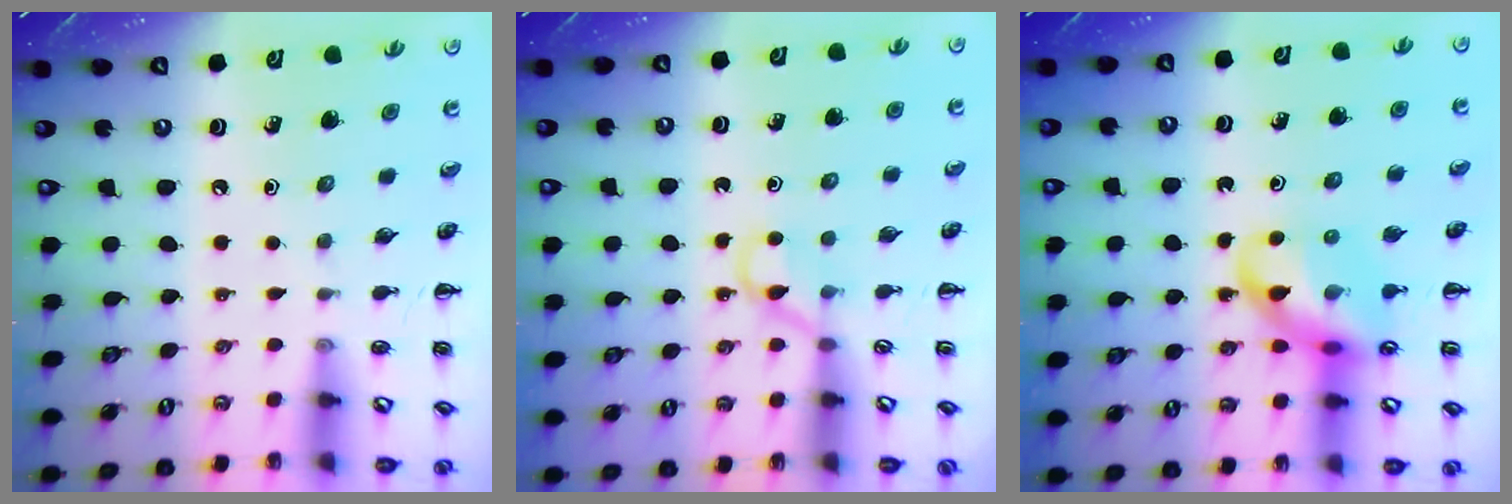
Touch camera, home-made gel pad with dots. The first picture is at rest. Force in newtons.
{"total": 3.0, "press": 2.8, "slide": 1.1}
{"total": 13.8, "press": 13.3, "slide": 3.6}